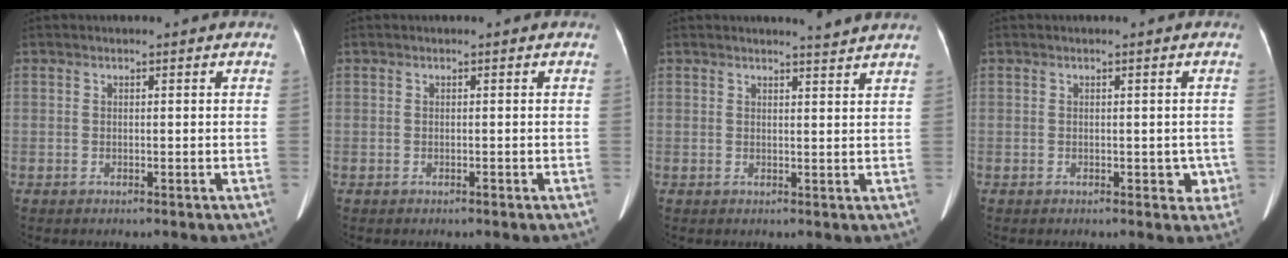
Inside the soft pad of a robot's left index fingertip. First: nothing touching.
{"total": 0.0}
{"total": 2.6, "force": [2.5, -0.9, 0.3], "torque": [-0.013, -0.014, 0.029]}
{"total": 2.2, "force": [-0.4, 1.6, 1.4], "torque": [-0.004, 0.006, -0.003]}